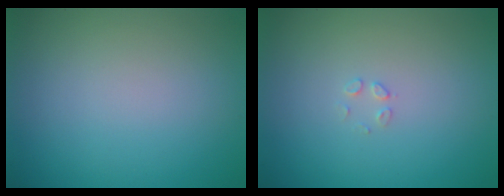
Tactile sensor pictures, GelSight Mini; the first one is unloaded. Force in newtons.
{"total": 0.8, "press": 0.8, "slide": 0.0}